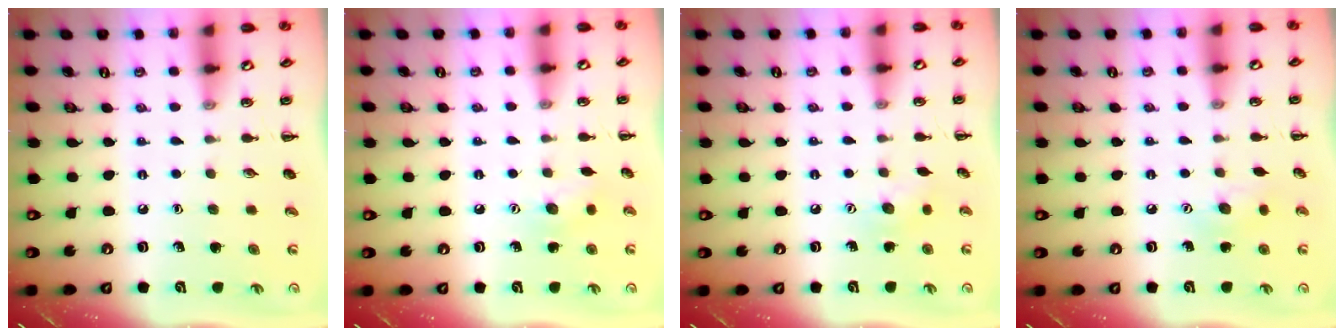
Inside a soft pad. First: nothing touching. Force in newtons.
{"total": 6.9, "press": 6.8, "slide": 1.4}
{"total": 5.5, "press": 5.5, "slide": 1.0}
{"total": 7.0, "press": 6.9, "slide": 1.4}